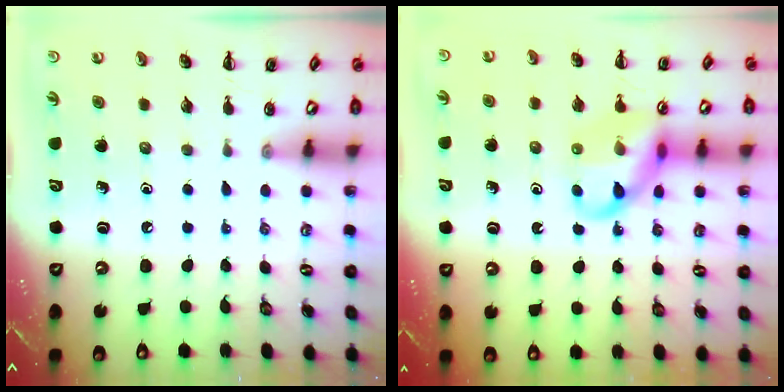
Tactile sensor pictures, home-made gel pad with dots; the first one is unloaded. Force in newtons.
{"total": 12.4, "press": 12.2, "slide": 2.0}